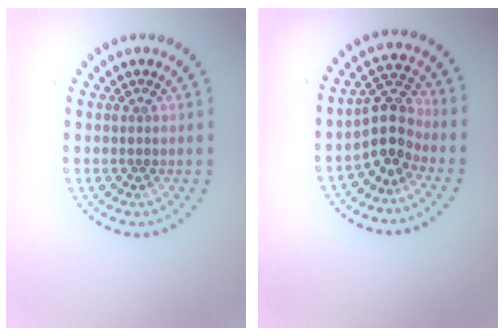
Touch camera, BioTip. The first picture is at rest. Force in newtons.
{"total": 3.3, "press": 3.0, "slide": 1.5}